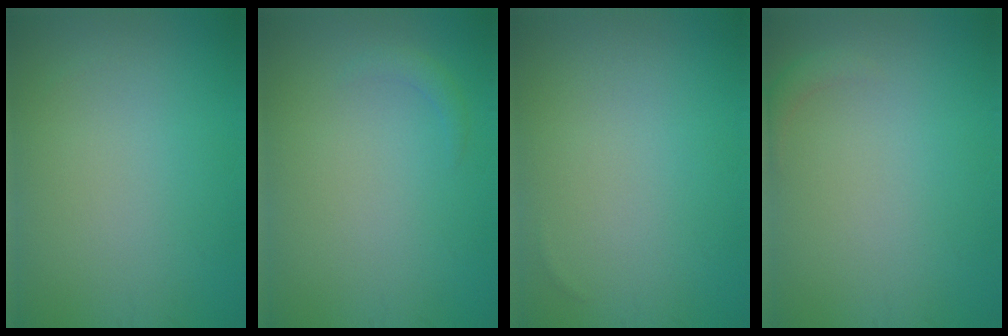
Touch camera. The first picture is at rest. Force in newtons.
{"total": 0.9, "press": 0.9, "slide": 0.0}
{"total": 0.0}
{"total": 1.0, "press": 1.0, "slide": 0.2}